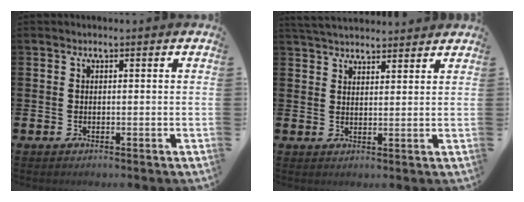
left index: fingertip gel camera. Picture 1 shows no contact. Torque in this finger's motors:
{"motor_torque": [1.10, -1.04, 0.19, 0.11]}